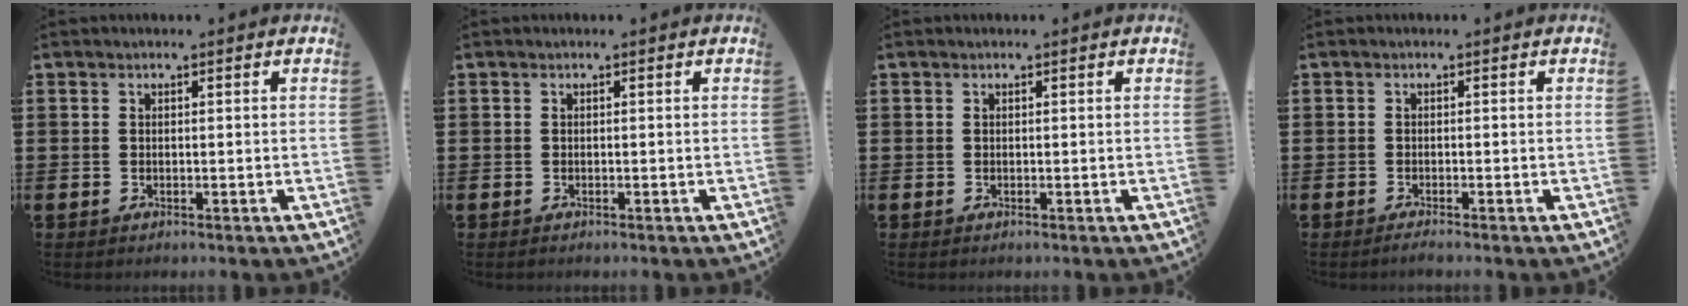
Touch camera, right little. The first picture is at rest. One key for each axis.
{"total": 0.0}
{"total": 0.0}
{"total": 0.8, "fx": -0.6, "fy": 0.0, "fz": 0.5, "tx": -0.009, "ty": -0.003, "tz": -0.012}